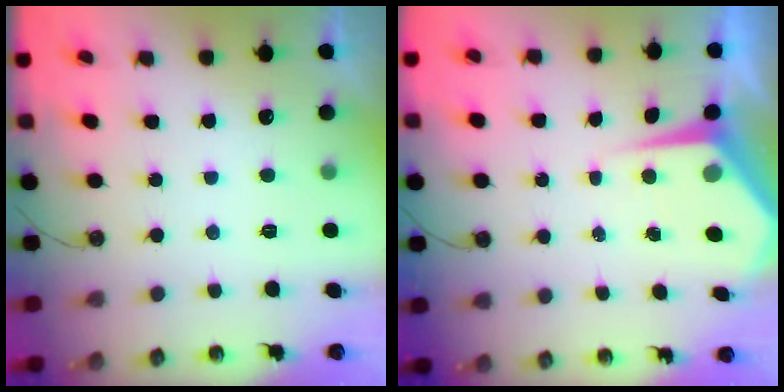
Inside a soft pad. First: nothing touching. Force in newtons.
{"total": 5.3, "press": 5.3, "slide": 0.1}